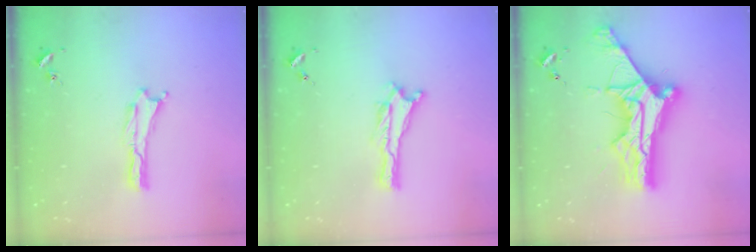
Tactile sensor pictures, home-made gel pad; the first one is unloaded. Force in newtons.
{"total": 0.0}
{"total": 14.3, "press": 14.3, "slide": 1.3}